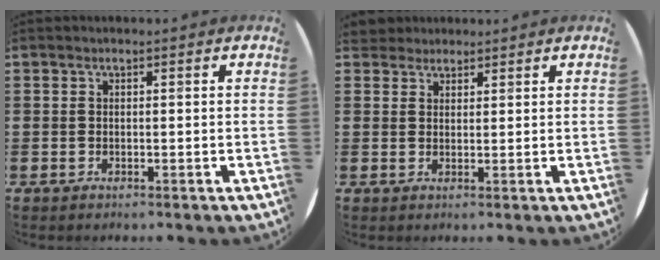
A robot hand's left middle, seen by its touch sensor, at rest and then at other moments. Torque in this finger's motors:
{"motor_torque": [0.16, -0.16, -0.12, -0.02]}